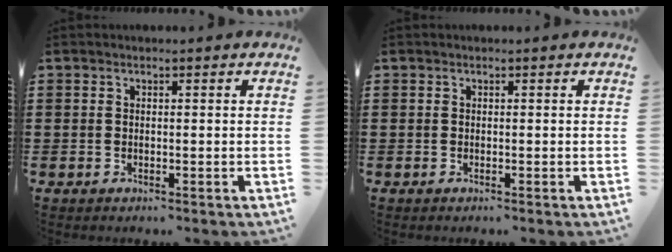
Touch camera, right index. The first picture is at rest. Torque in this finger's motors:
{"motor_torque": [-0.88, 1.25, 0.03, 0.00]}